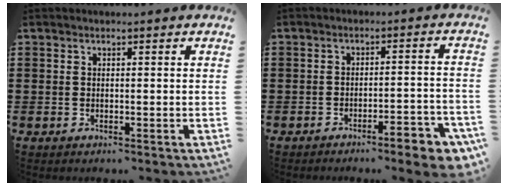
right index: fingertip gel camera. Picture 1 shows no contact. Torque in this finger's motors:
{"motor_torque": [1.52, -0.62, 0.55, 0.11]}